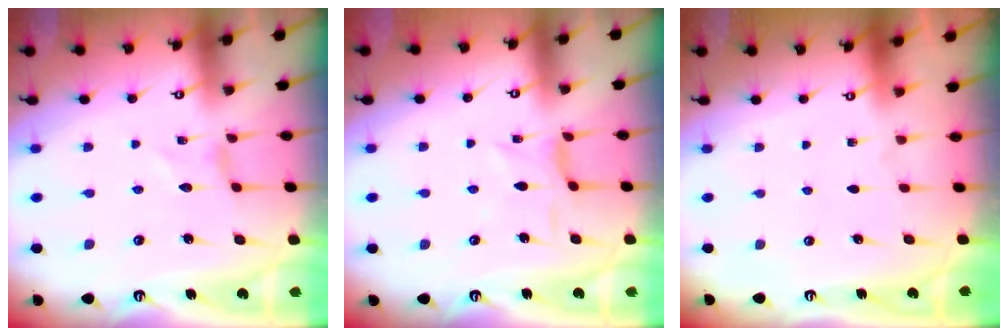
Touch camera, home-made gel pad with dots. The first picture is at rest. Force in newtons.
{"total": 2.1, "press": 2.1, "slide": 0.6}
{"total": 0.0}